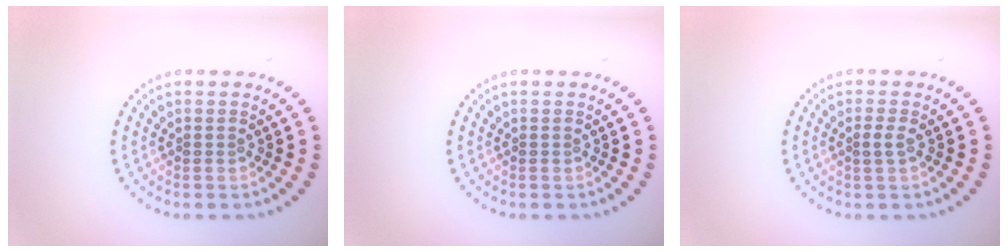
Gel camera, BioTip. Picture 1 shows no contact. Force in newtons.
{"total": 0.0}
{"total": 1.1, "press": 1.0, "slide": 0.5}